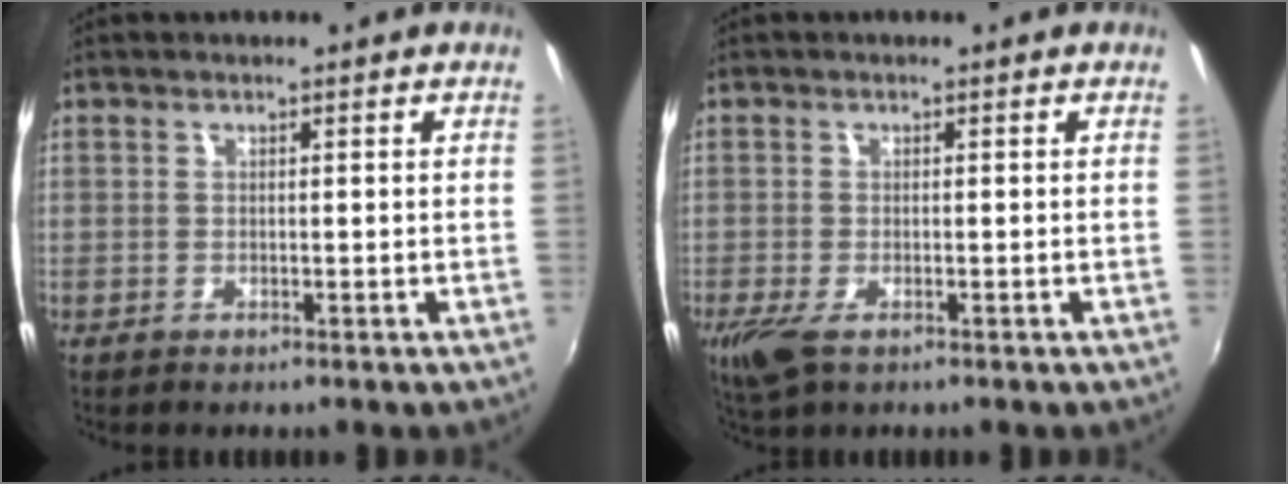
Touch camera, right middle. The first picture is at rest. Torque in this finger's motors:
{"motor_torque": [0.75, -0.42, 0.21, 0.08]}